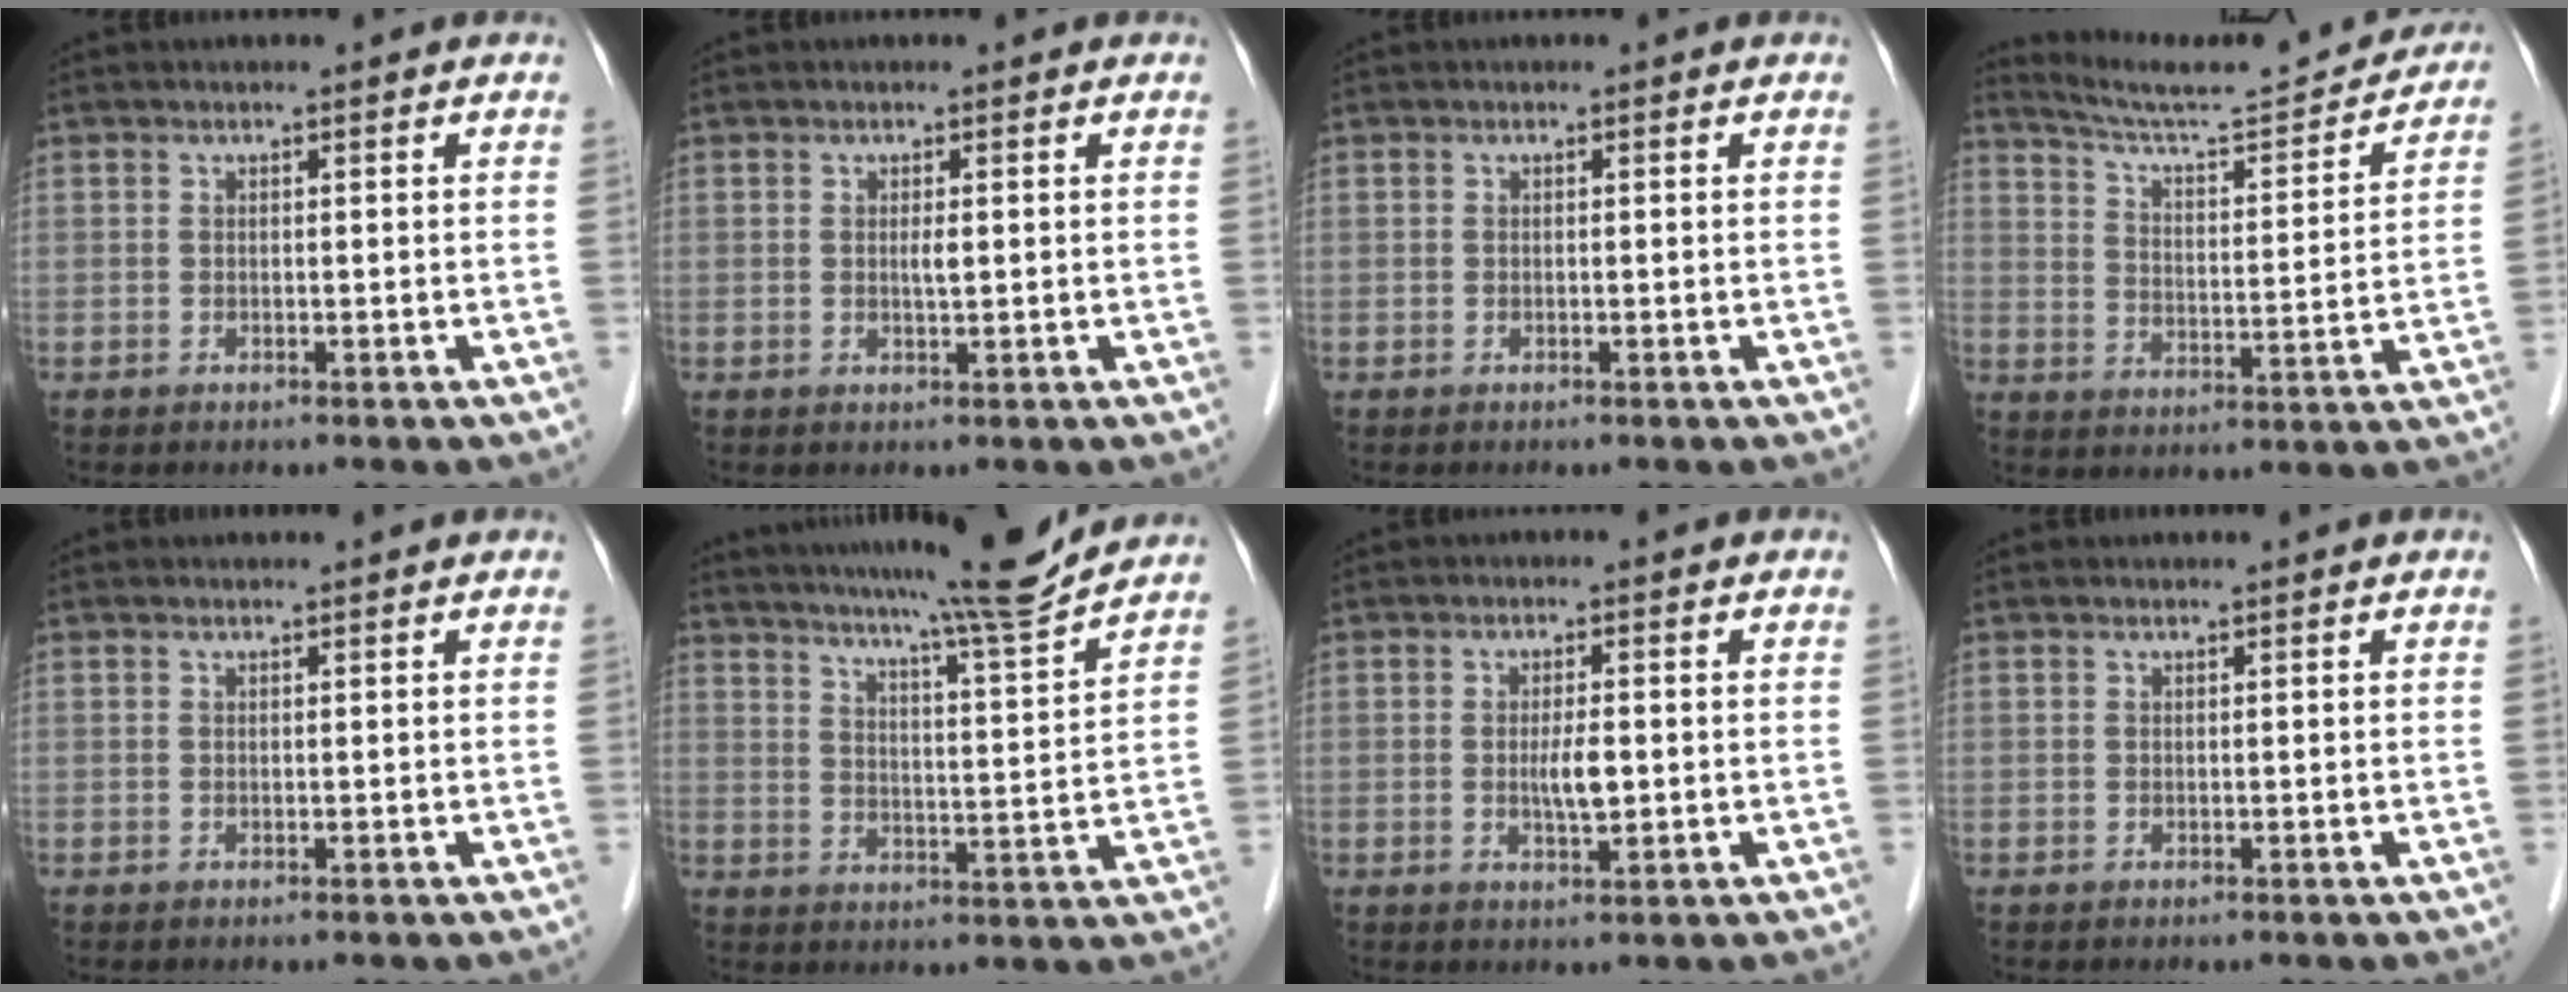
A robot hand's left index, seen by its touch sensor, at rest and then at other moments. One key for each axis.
{"total": 1.1, "fx": 0.3, "fy": 0.1, "fz": 1.0, "tx": -0.023, "ty": -0.001, "tz": 0.004}
{"total": 0.0}
{"total": 17.0, "fx": 16.3, "fy": 0.8, "fz": 4.8, "tx": -0.083, "ty": -0.023, "tz": 0.230}
{"total": 1.4, "fx": 1.4, "fy": -0.2, "fz": 0.2, "tx": -0.007, "ty": 0.007, "tz": 0.021}
{"total": 15.4, "fx": 14.0, "fy": -1.3, "fz": 6.3, "tx": -0.107, "ty": -0.029, "tz": 0.196}
{"total": 3.0, "fx": -0.1, "fy": 0.6, "fz": 2.9, "tx": -0.055, "ty": -0.003, "tz": 0.000}
{"total": 0.9, "fx": 0.9, "fy": -0.1, "fz": 0.2, "tx": -0.006, "ty": 0.008, "tz": 0.016}